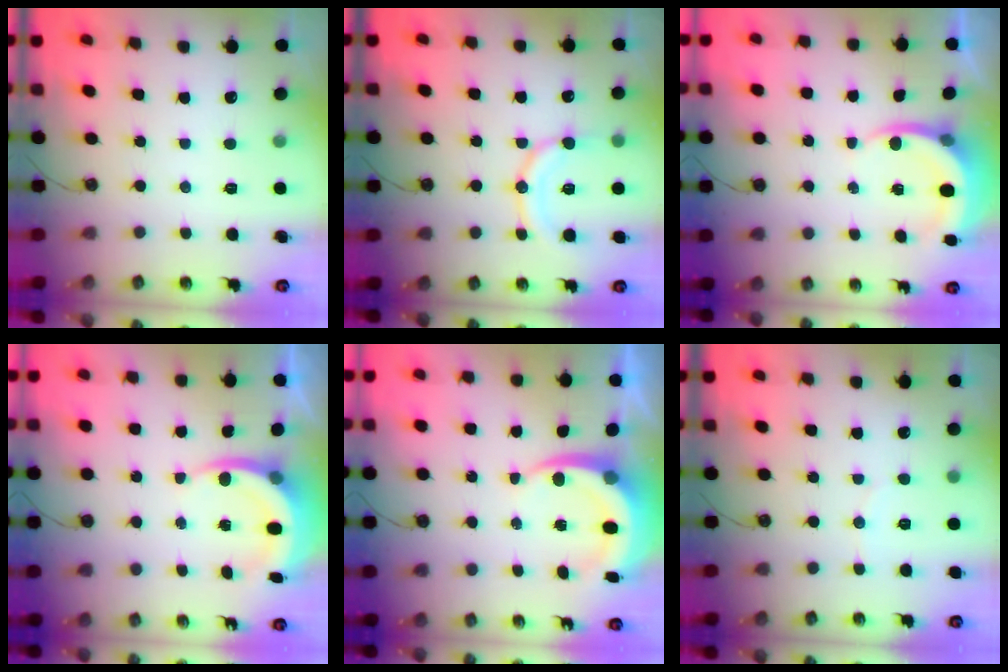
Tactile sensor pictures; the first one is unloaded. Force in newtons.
{"total": 14.6, "press": 14.4, "slide": 2.6}
{"total": 4.5, "press": 4.5, "slide": 0.1}
{"total": 6.2, "press": 6.1, "slide": 0.7}
{"total": 7.8, "press": 7.5, "slide": 2.3}
{"total": 2.3, "press": 2.3, "slide": 0.2}